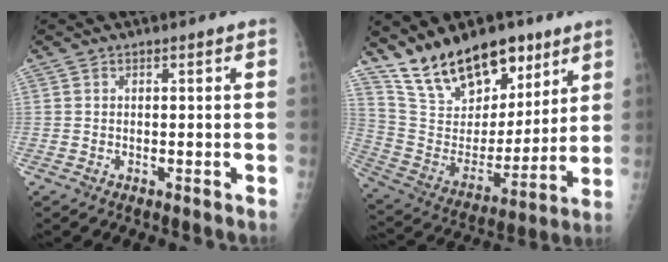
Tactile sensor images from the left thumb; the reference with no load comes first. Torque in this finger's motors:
{"motor_torque": [0.32, 0.65, 1.18, -1.58, 0.13]}